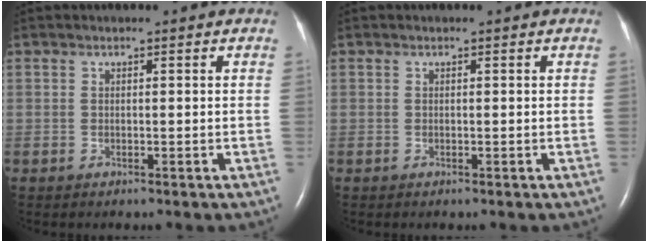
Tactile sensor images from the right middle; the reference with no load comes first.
{"total": 0.0}